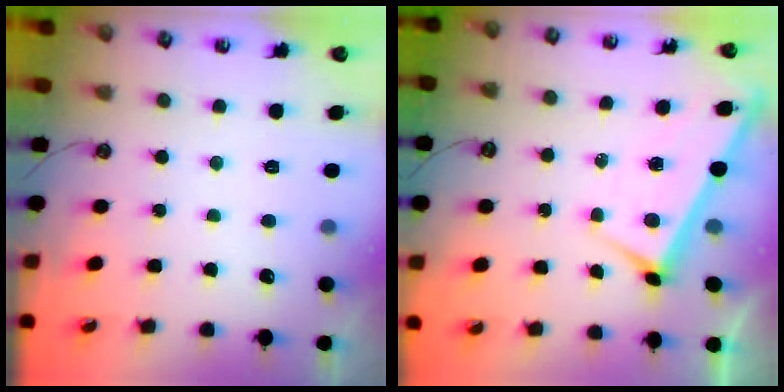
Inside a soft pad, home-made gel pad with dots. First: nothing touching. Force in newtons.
{"total": 1.4, "press": 1.3, "slide": 0.5}